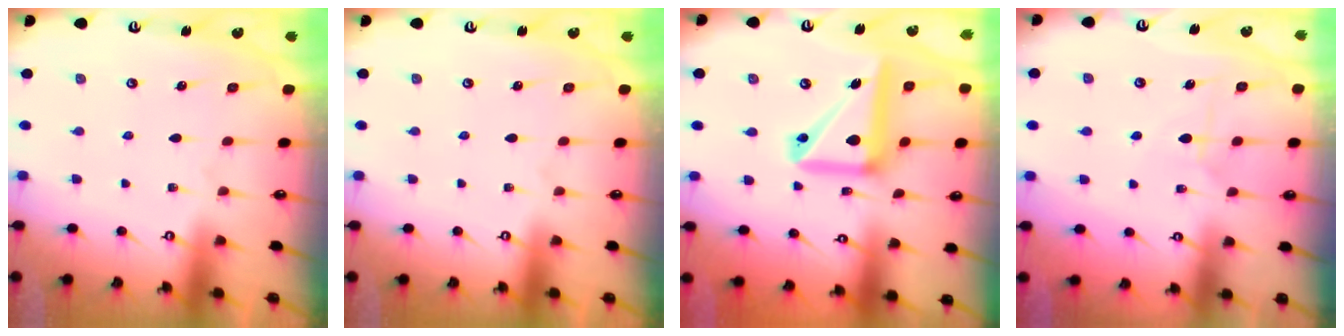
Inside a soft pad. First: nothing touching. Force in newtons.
{"total": 0.0}
{"total": 15.5, "press": 15.3, "slide": 2.5}
{"total": 6.3, "press": 6.2, "slide": 0.7}